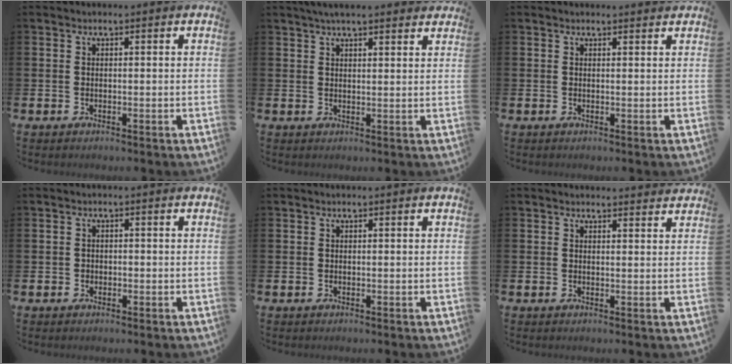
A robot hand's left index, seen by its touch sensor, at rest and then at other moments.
{"total": 3.7, "force": [3.3, 0.5, 1.5], "torque": [-0.035, -0.004, 0.060]}
{"total": 0.7, "force": [0.7, 0.0, 0.1], "torque": [0.004, -0.003, 0.011]}
{"total": 0.9, "force": [-0.4, 0.8, 0.1], "torque": [-0.003, 0.004, -0.010]}
{"total": 0.0}
{"total": 1.6, "force": [1.6, 0.1, -0.1], "torque": [0.007, -0.011, 0.028]}